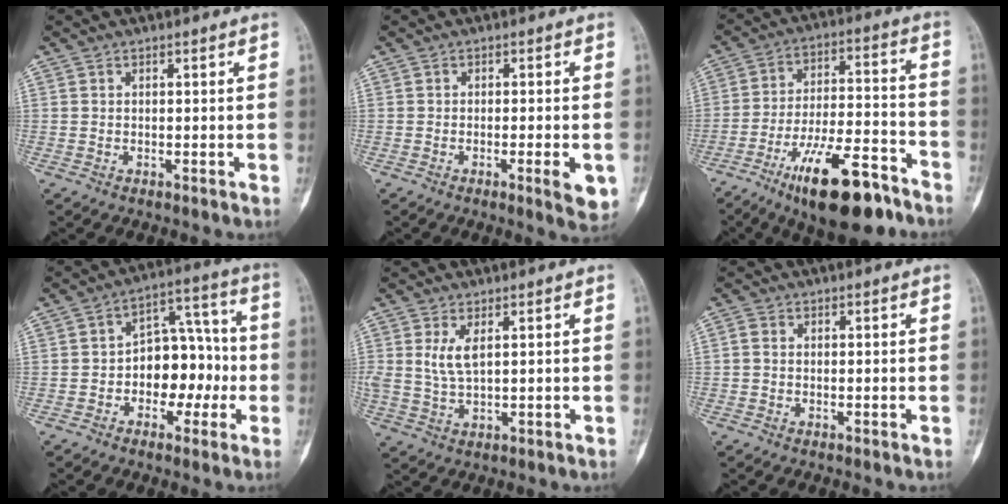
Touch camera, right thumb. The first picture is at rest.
{"total": 5.5, "force": [-1.9, 1.2, 5.0], "torque": [-0.064, -0.006, -0.024]}
{"total": 18.8, "force": [-11.7, 6.2, 13.4], "torque": [-0.217, 0.073, -0.191]}
{"total": 11.9, "force": [-2.2, 8.0, 8.5], "torque": [-0.081, 0.052, -0.039]}
{"total": 4.2, "force": [1.4, 1.6, 3.7], "torque": [-0.079, -0.008, 0.037]}
{"total": 1.2, "force": [0.0, 0.9, 0.7], "torque": [-0.011, 0.001, -0.003]}